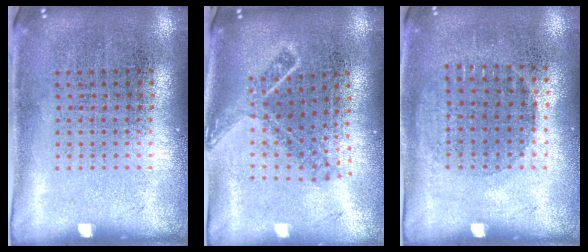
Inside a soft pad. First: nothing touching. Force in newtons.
{"total": 1.7, "press": 1.3, "slide": 1.1}
{"total": 0.9, "press": 0.8, "slide": 0.4}